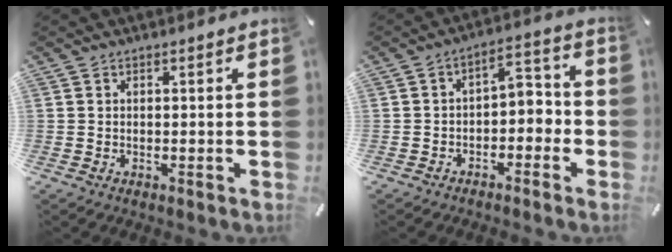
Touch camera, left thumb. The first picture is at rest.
{"total": 4.1, "force": [-1.6, 3.2, 2.0], "torque": [-0.023, 0.001, -0.040]}